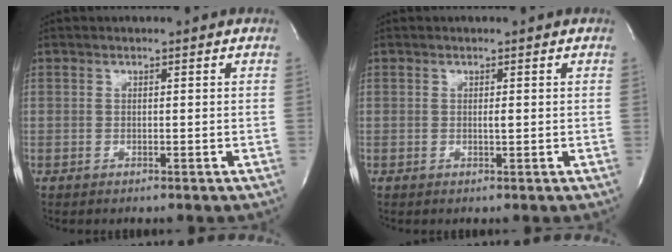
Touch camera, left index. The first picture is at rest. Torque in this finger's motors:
{"motor_torque": [0.16, -0.06, 0.00, 0.00]}